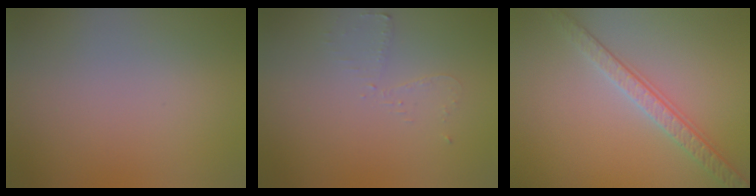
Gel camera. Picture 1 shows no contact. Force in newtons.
{"total": 1.6, "press": 1.5, "slide": 0.2}
{"total": 3.6, "press": 3.3, "slide": 1.6}